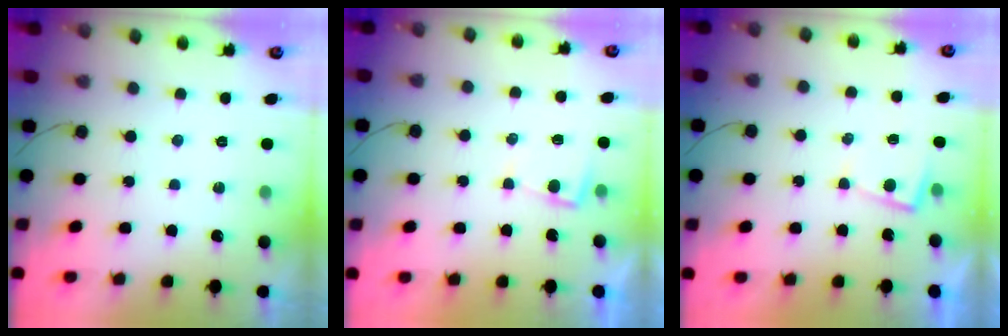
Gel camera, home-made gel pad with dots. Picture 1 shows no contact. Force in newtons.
{"total": 2.0, "press": 2.0, "slide": 0.3}
{"total": 2.6, "press": 2.6, "slide": 0.4}